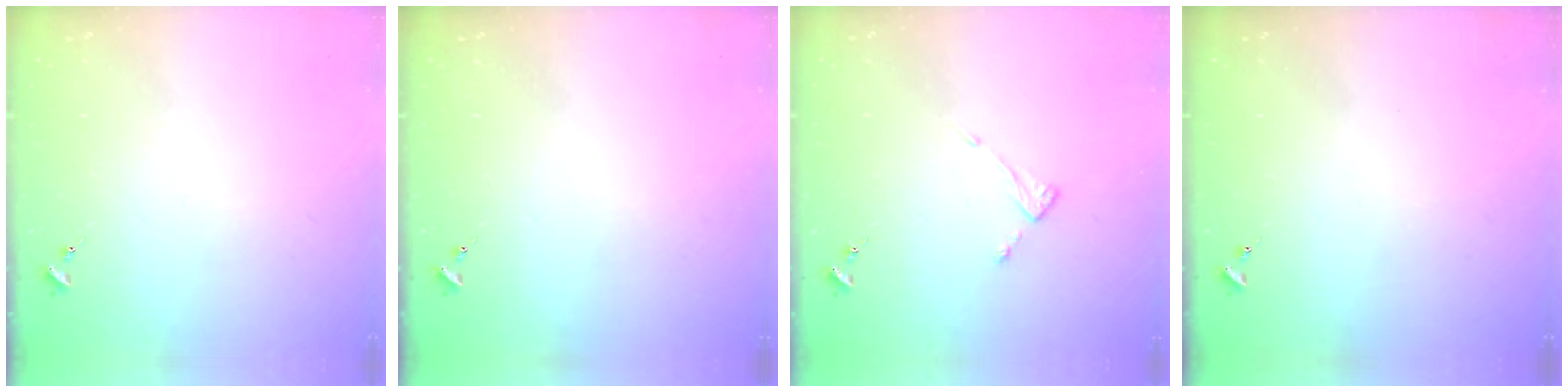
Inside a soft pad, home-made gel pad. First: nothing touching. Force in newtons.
{"total": 0.0}
{"total": 2.6, "press": 2.6, "slide": 0.3}
{"total": 0.0}